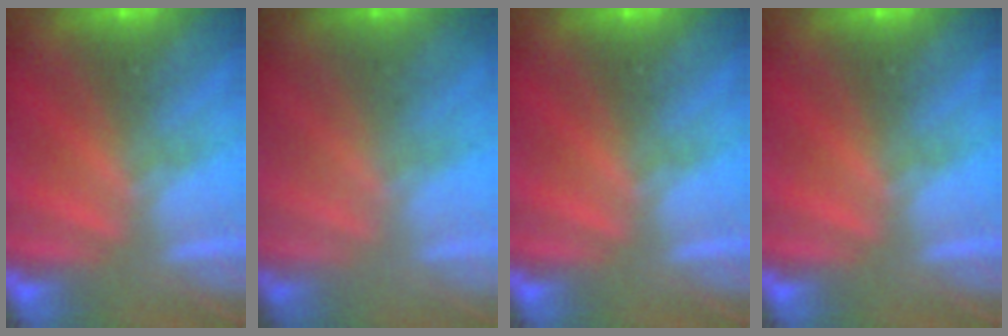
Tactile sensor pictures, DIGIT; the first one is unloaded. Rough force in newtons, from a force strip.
{"total": 1.3}
{"total": 0.0}
{"total": 0.0}